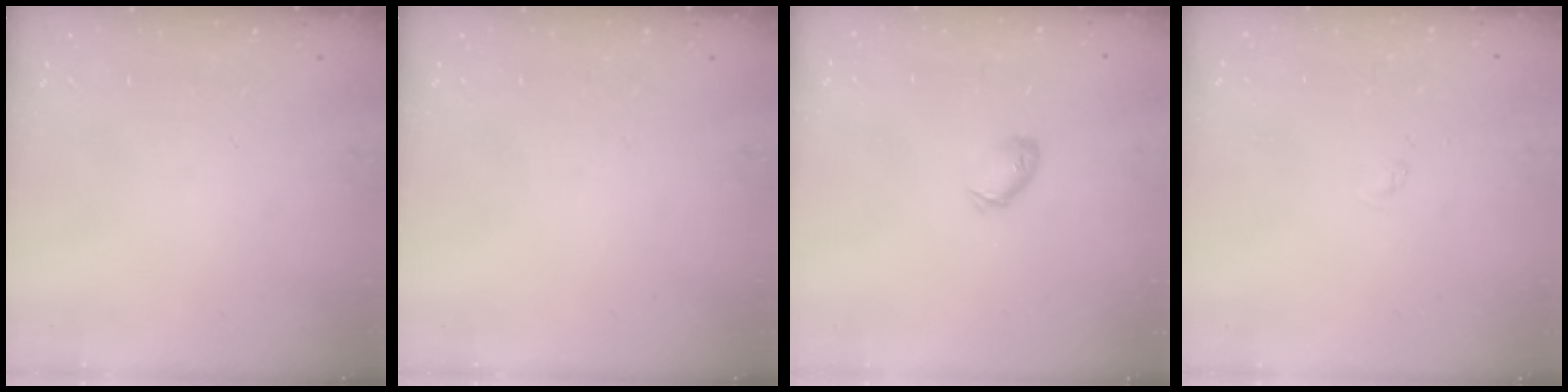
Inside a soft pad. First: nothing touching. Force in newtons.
{"total": 0.0}
{"total": 4.6, "press": 4.5, "slide": 0.9}
{"total": 2.2, "press": 2.2, "slide": 0.2}